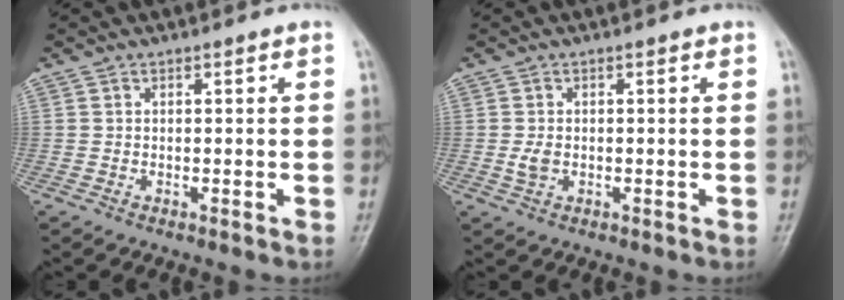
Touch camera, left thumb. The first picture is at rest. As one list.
[{"total": 2.2, "force": [-0.1, 1.5, 1.6], "torque": [-0.029, -0.003, -0.003]}]